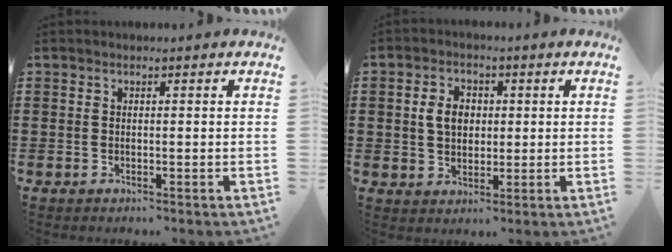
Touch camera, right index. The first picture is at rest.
{"total": 4.6, "force": [0.6, 3.4, 3.1], "torque": [-0.070, 0.008, 0.003]}